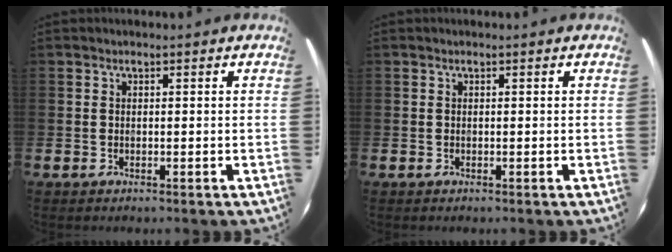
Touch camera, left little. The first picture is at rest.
{"total": 0.0}